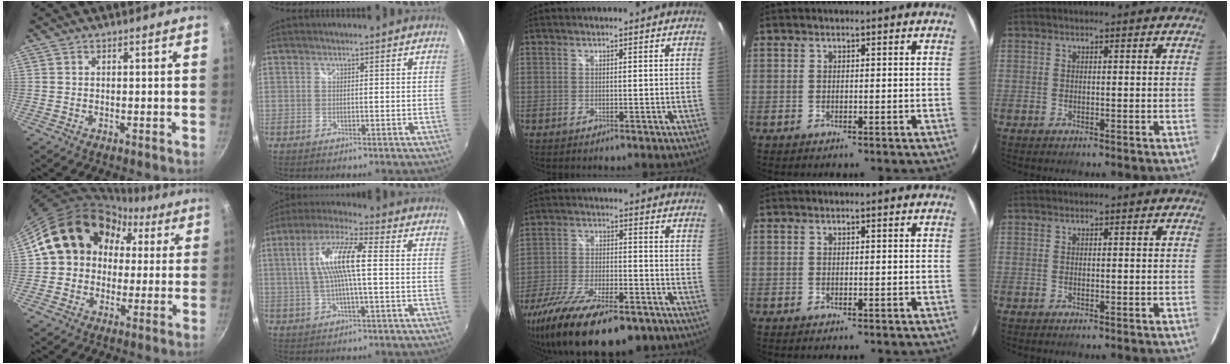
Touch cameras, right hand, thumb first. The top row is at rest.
{"thumb": {"total": 16.8, "force": [3.4, 14.3, 8.2], "torque": [-0.101, 0.043, 0.045]}, "index": {"total": 10.8, "force": [0.7, 1.7, 10.7], "torque": [-0.203, 0.014, 0.012]}, "middle": {"total": 22.6, "force": [-15.7, 8.1, 14.0], "torque": [-0.280, -0.055, -0.253]}}